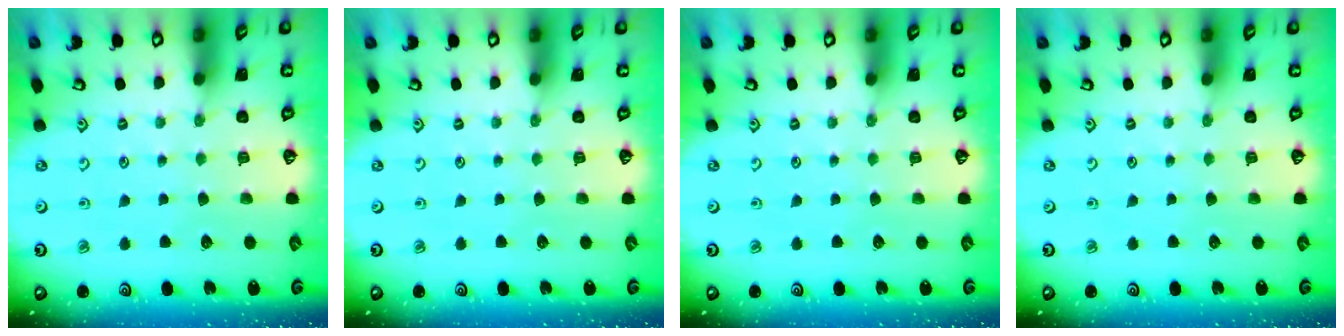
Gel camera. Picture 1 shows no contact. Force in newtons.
{"total": 0.0}
{"total": 0.0}
{"total": 0.0}